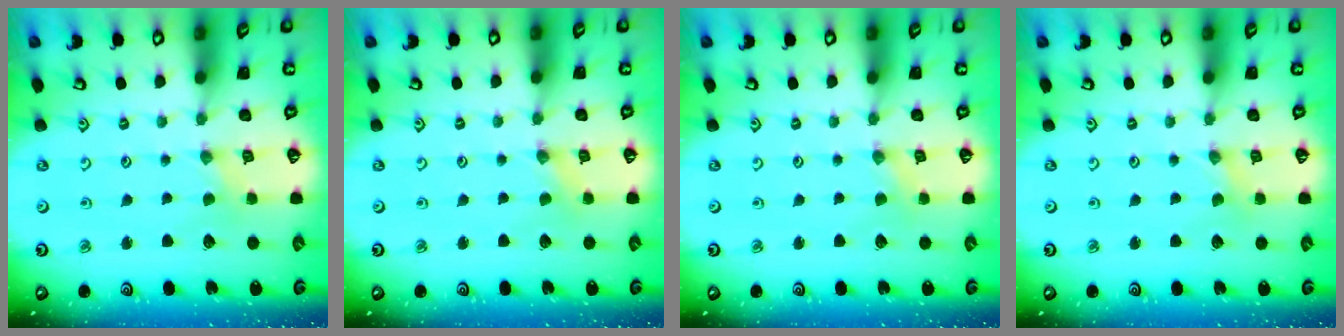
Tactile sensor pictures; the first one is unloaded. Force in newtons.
{"total": 0.0}
{"total": 0.5, "press": 0.5, "slide": 0.1}
{"total": 0.0}